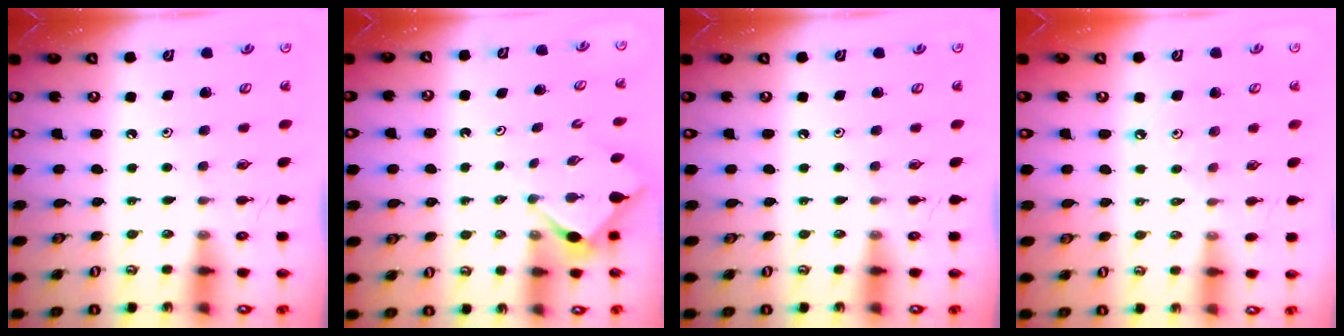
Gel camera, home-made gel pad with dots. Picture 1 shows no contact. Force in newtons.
{"total": 2.9, "press": 2.9, "slide": 0.3}
{"total": 0.0}
{"total": 3.0, "press": 3.0, "slide": 0.3}